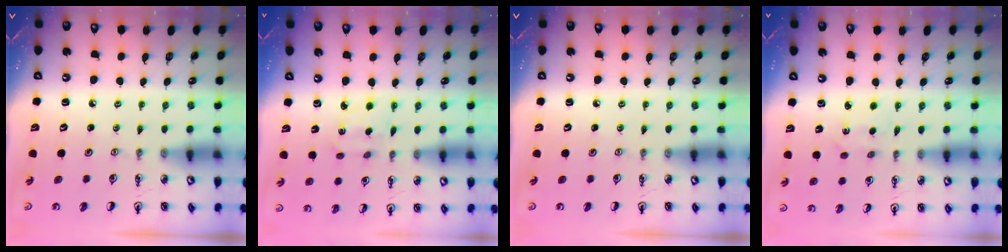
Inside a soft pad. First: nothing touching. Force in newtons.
{"total": 1.7, "press": 1.5, "slide": 0.7}
{"total": 0.0}
{"total": 1.4, "press": 1.4, "slide": 0.2}